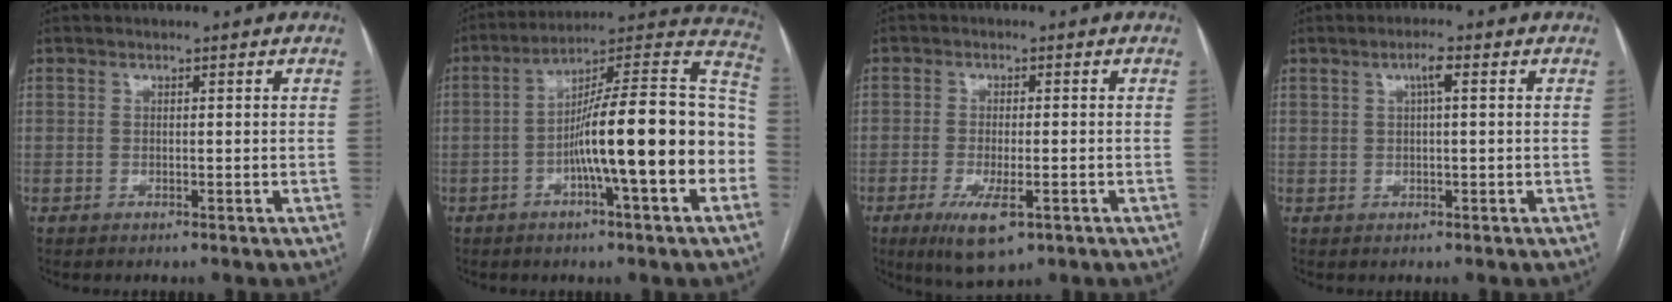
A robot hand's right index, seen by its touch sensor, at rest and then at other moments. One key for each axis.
{"total": 20.5, "fx": -4.1, "fy": 1.4, "fz": 20.0, "tx": -0.255, "ty": 0.030, "tz": -0.064}
{"total": 6.6, "fx": -3.2, "fy": 1.9, "fz": 5.5, "tx": -0.100, "ty": -0.015, "tz": -0.047}
{"total": 2.1, "fx": 0.8, "fy": 0.2, "fz": 1.9, "tx": -0.031, "ty": 0.006, "tz": 0.013}